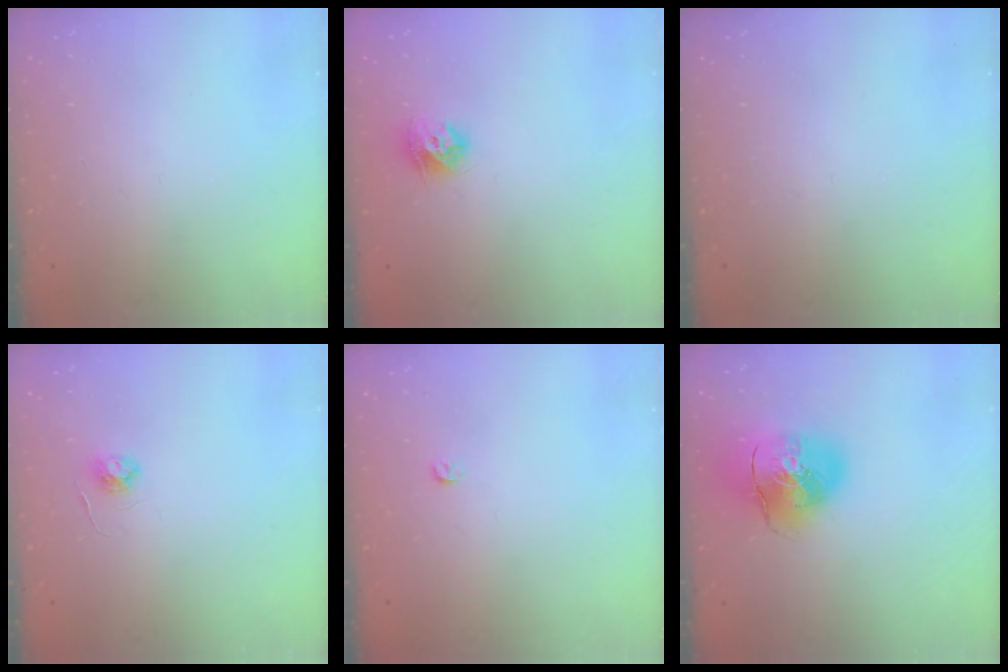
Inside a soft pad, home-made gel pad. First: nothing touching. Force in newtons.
{"total": 9.1, "press": 9.1, "slide": 0.3}
{"total": 0.0}
{"total": 3.8, "press": 3.8, "slide": 0.4}
{"total": 3.1, "press": 3.1, "slide": 0.5}
{"total": 14.8, "press": 14.5, "slide": 2.6}